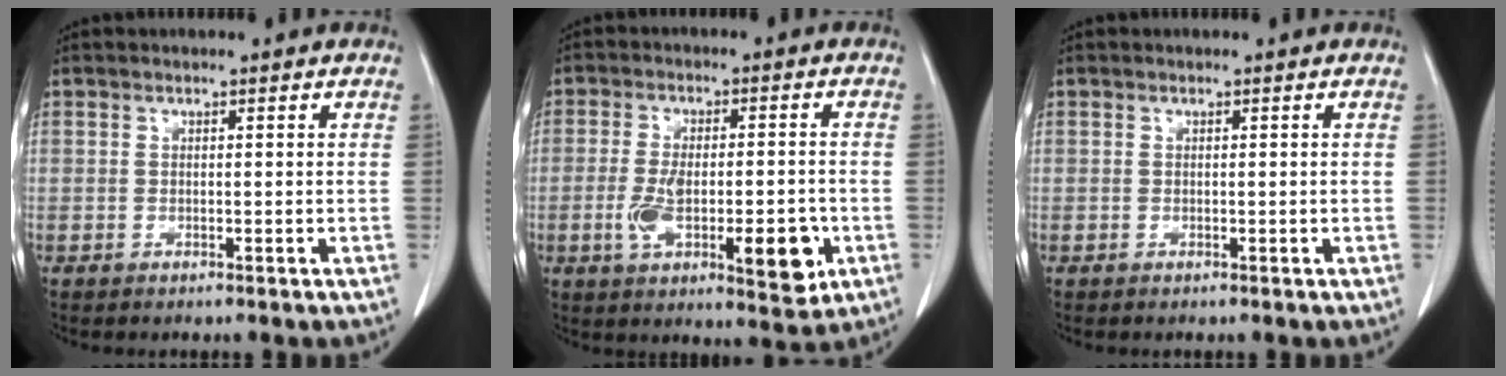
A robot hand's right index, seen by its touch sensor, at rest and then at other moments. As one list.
[{"total": 12.6, "force": [-3.7, 4.0, 11.4], "torque": [-0.181, -0.002, -0.046]}, {"total": 0.0}]